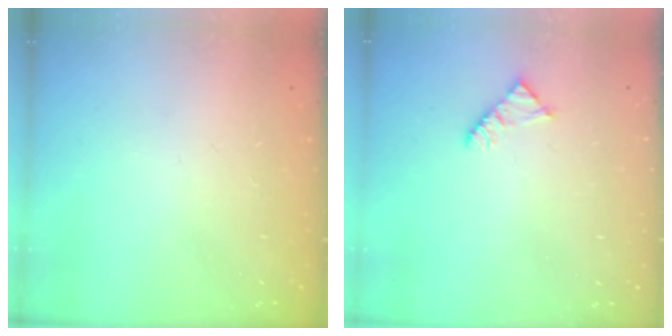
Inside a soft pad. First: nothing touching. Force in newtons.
{"total": 2.3, "press": 2.3, "slide": 0.4}